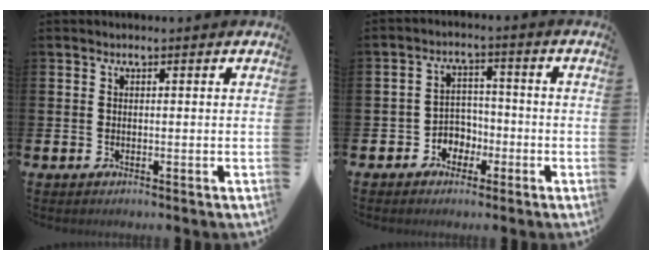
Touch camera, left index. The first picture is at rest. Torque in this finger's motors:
{"motor_torque": [0.21, 0.28, 0.02, 0.01]}